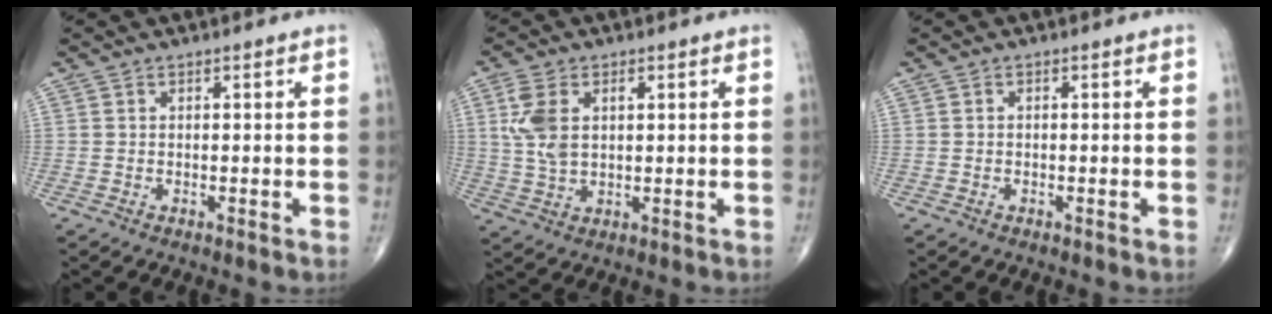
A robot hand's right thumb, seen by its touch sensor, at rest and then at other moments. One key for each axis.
{"total": 7.6, "fx": 1.9, "fy": 4.5, "fz": 5.8, "tx": -0.129, "ty": 0.006, "tz": 0.042}
{"total": 0.0}